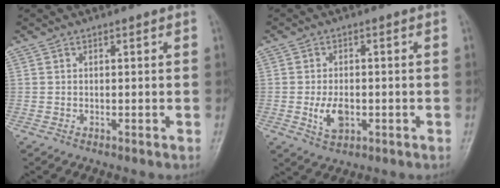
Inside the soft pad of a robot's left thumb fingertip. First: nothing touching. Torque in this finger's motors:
{"motor_torque": [0.12, 0.28, 0.27, -0.18, 0.07]}